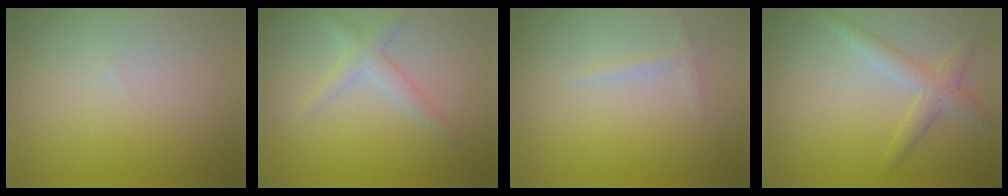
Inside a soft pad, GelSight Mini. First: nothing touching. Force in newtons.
{"total": 2.0, "press": 2.0, "slide": 0.1}
{"total": 0.9, "press": 0.9, "slide": 0.1}
{"total": 2.5, "press": 2.5, "slide": 0.0}